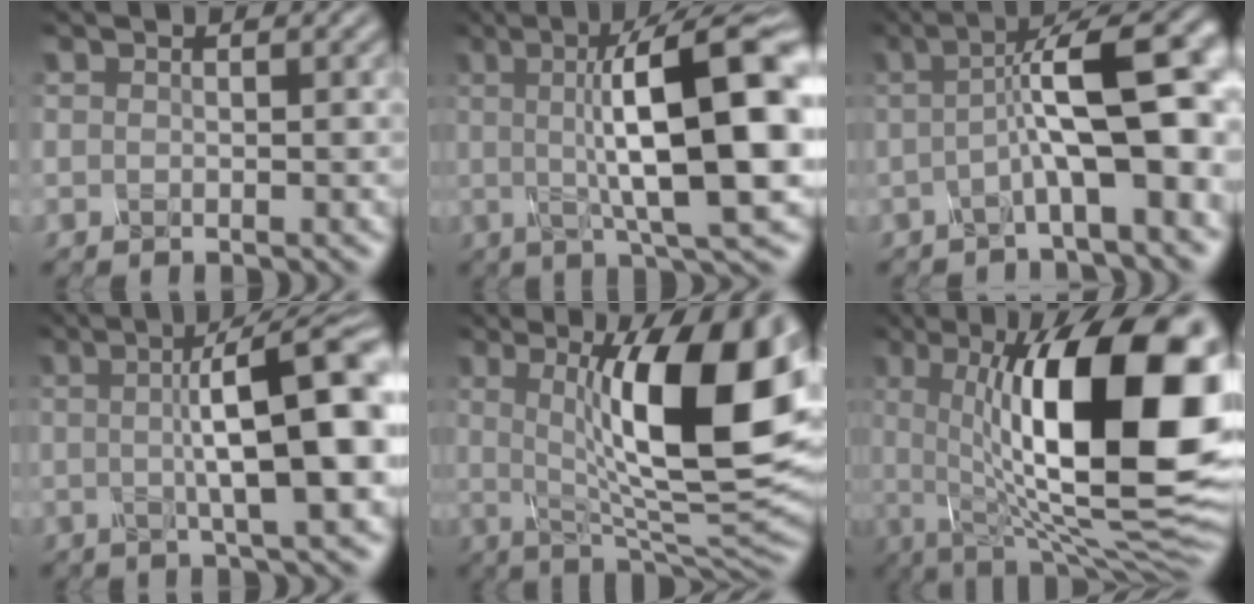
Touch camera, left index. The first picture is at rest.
{"total": 14.5, "force": [1.7, 3.4, 14.0], "torque": [-0.187, 0.011, 0.024]}
{"total": 9.8, "force": [-0.2, 2.3, 9.6], "torque": [-0.132, 0.024, -0.015]}
{"total": 11.3, "force": [1.0, 2.6, 11.0], "torque": [-0.144, 0.013, 0.011]}
{"total": 14.1, "force": [2.4, 3.7, 13.4], "torque": [-0.182, 0.001, 0.037]}
{"total": 18.9, "force": [2.9, 7.1, 17.3], "torque": [-0.239, 0.011, 0.052]}